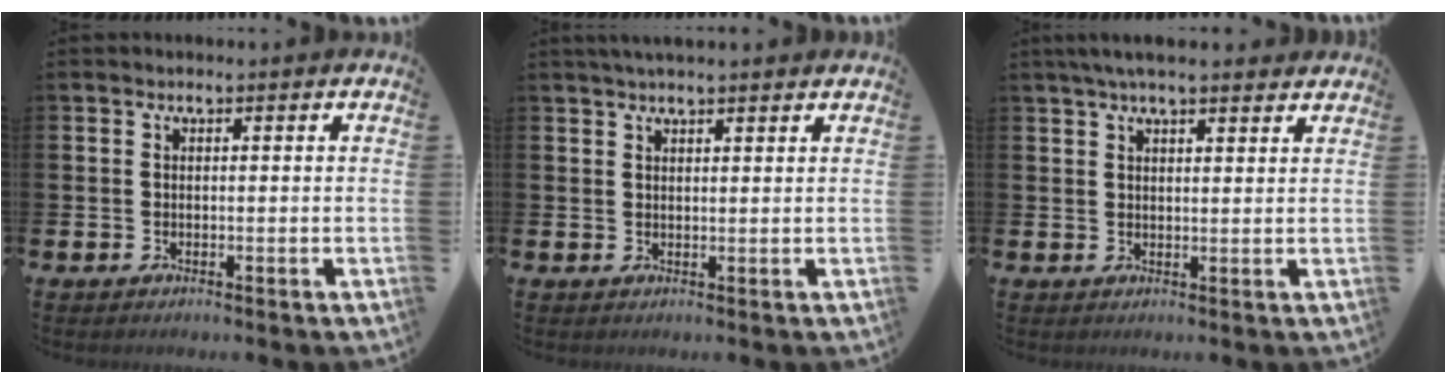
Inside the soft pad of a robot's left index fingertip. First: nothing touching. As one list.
[{"total": 2.0, "force": [1.8, 0.1, 0.9], "torque": [-0.018, 0.001, 0.032]}, {"total": 4.1, "force": [3.6, 0.6, 1.9], "torque": [-0.044, -0.003, 0.065]}]